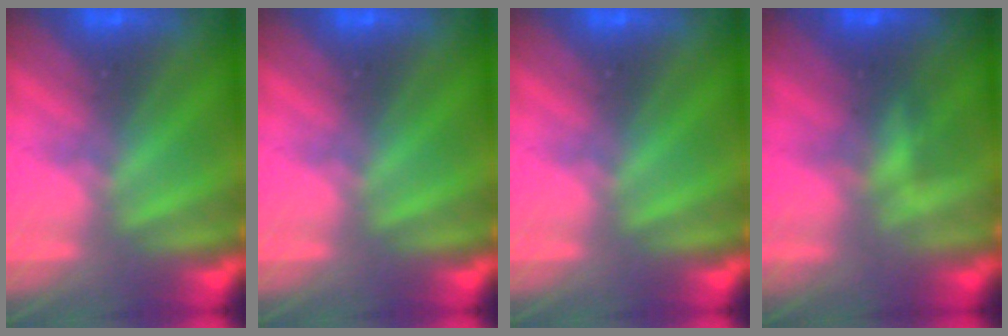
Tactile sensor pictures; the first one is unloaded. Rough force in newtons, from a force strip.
{"total": 0.0}
{"total": 0.0}
{"total": 4.8}